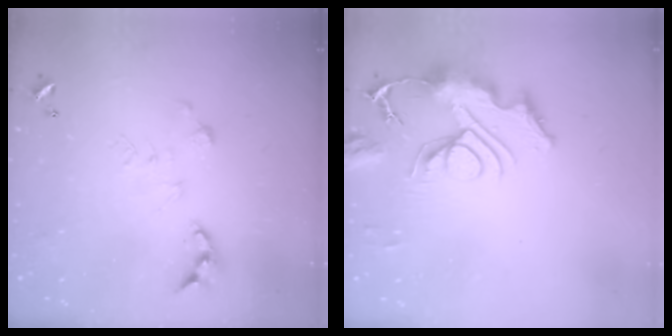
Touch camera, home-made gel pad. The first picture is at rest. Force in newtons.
{"total": 12.9, "press": 12.8, "slide": 1.4}